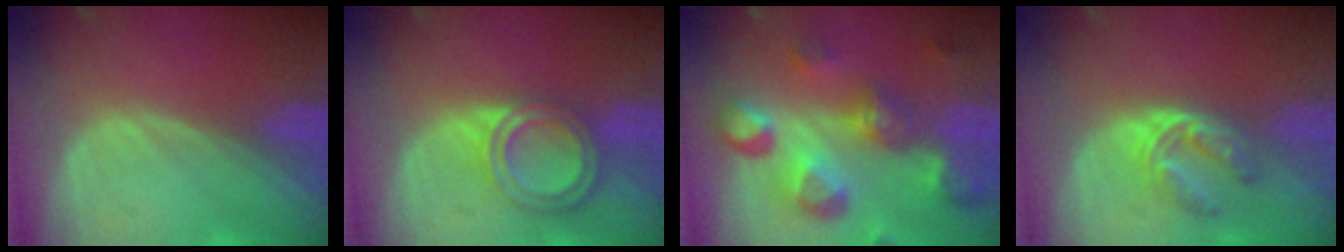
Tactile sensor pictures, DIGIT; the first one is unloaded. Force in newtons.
{"total": 6.5, "press": 5.8, "slide": 2.9}
{"total": 11.3, "press": 10.1, "slide": 5.1}
{"total": 6.2, "press": 5.0, "slide": 3.6}